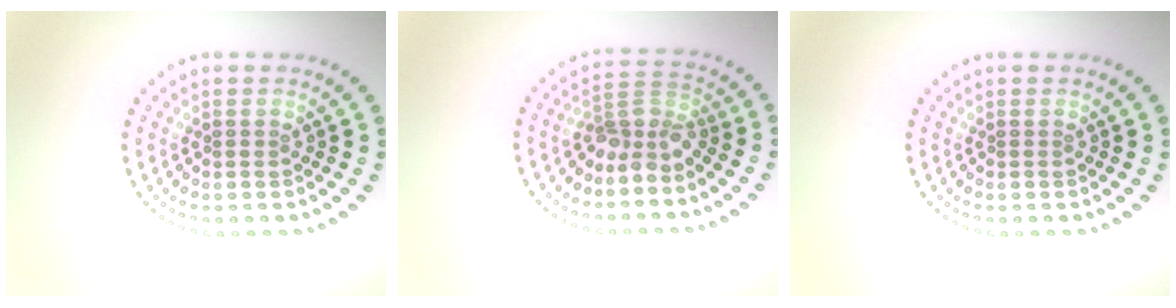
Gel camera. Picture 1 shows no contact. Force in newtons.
{"total": 3.1, "press": 2.2, "slide": 2.2}
{"total": 0.0}